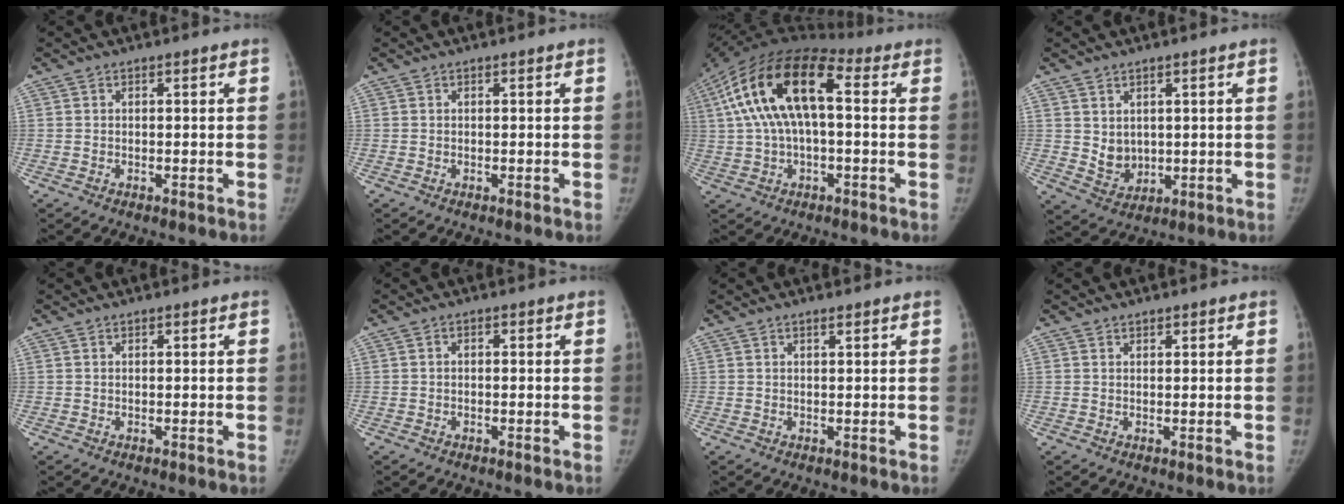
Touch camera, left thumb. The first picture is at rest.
{"total": 0.0}
{"total": 18.8, "force": [3.2, 9.2, 16.1], "torque": [-0.307, 0.049, 0.042]}
{"total": 4.7, "force": [1.2, 3.9, 2.4], "torque": [-0.021, -0.018, 0.037]}
{"total": 0.0}
{"total": 0.7, "force": [-0.1, 0.5, 0.4], "torque": [0.001, 0.003, -0.007]}
{"total": 0.8, "force": [0.6, 0.1, 0.4], "torque": [-0.009, -0.004, 0.011]}
{"total": 0.8, "force": [0.6, 0.4, 0.0], "torque": [0.010, -0.005, 0.007]}